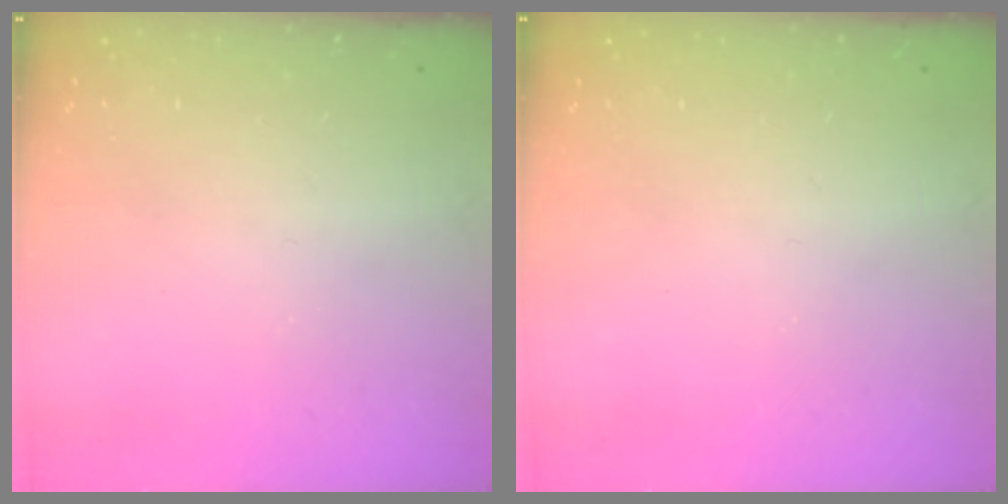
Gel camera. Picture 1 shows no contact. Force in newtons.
{"total": 0.0}